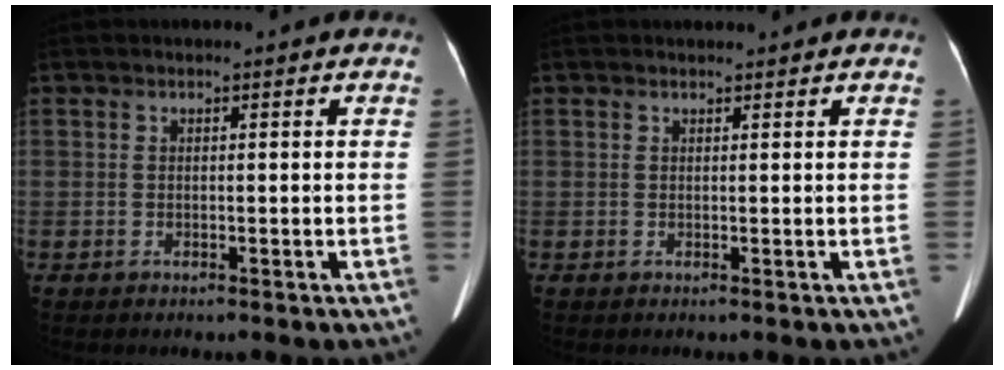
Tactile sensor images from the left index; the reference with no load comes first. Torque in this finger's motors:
{"motor_torque": [-0.07, -0.36, 0.09, 0.01]}